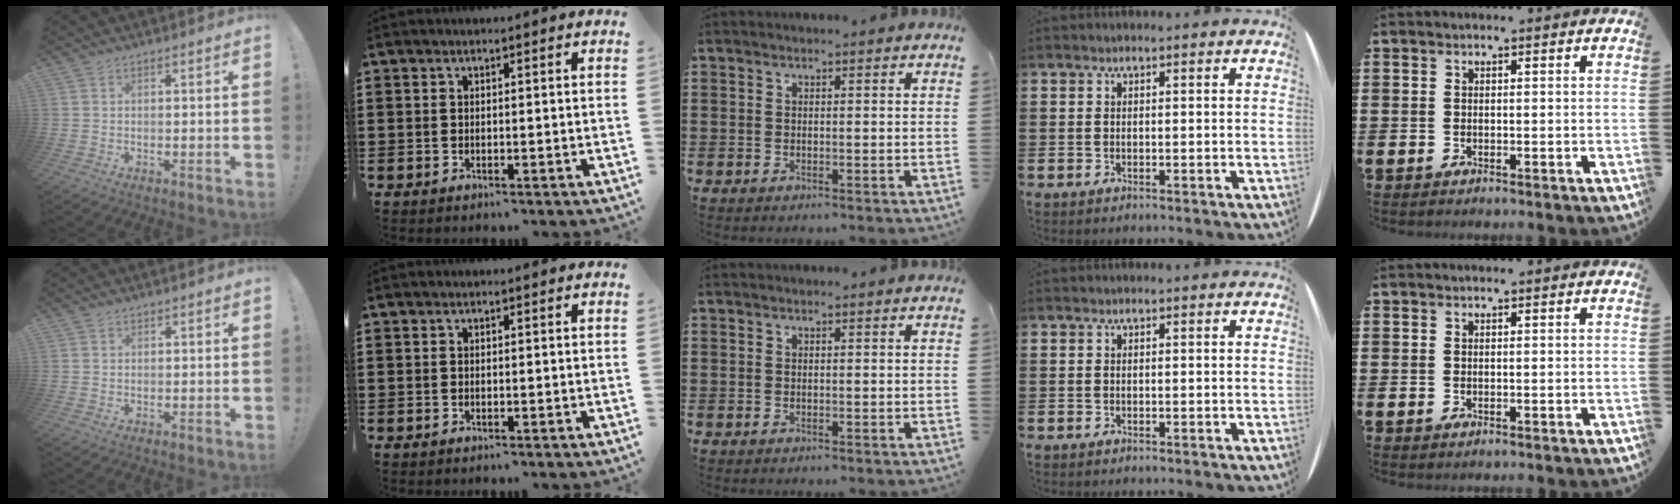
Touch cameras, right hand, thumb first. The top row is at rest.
{}